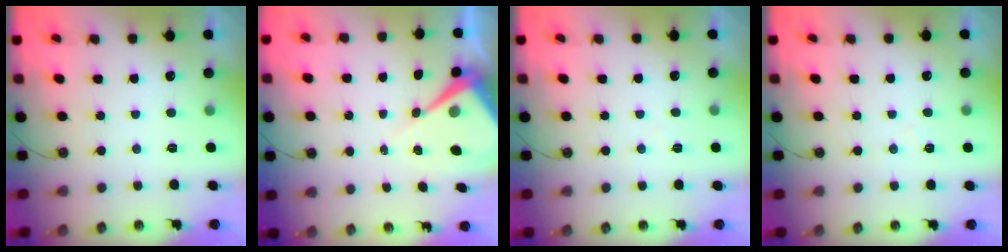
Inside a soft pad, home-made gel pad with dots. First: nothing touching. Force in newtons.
{"total": 8.3, "press": 8.3, "slide": 0.6}
{"total": 4.5, "press": 4.5, "slide": 0.7}
{"total": 3.7, "press": 3.7, "slide": 0.5}